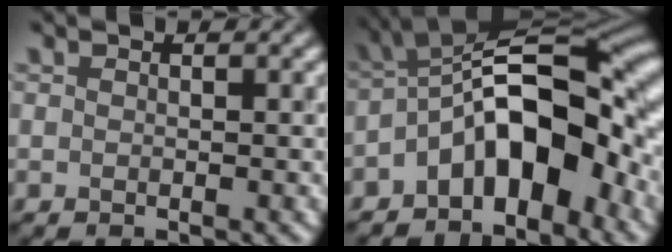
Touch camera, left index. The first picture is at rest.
{"total": 10.4, "force": [-3.5, 4.7, 8.5], "torque": [-0.124, 0.025, -0.072]}